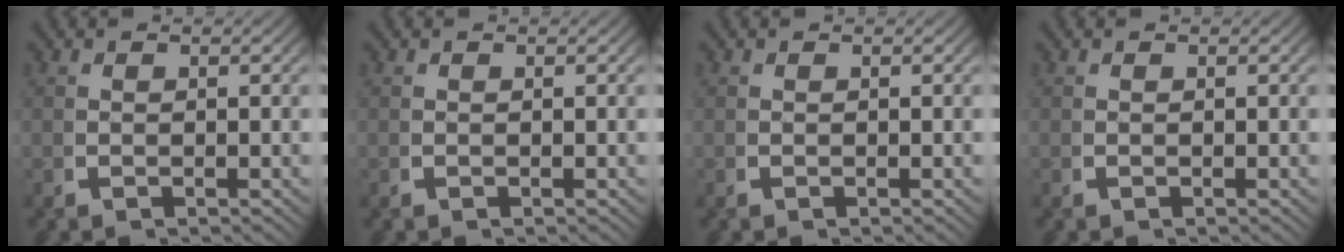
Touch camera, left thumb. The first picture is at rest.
{"total": 0.0}
{"total": 0.0}
{"total": 0.0}